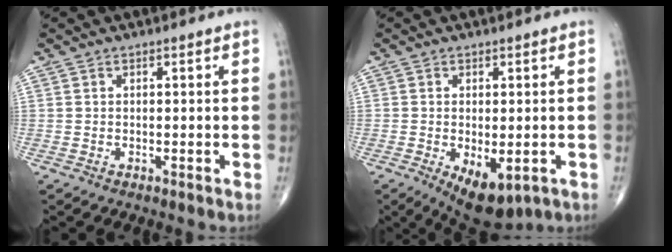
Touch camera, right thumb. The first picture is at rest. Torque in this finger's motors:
{"motor_torque": [0.08, 0.44, 0.43, 0.23, 0.20]}